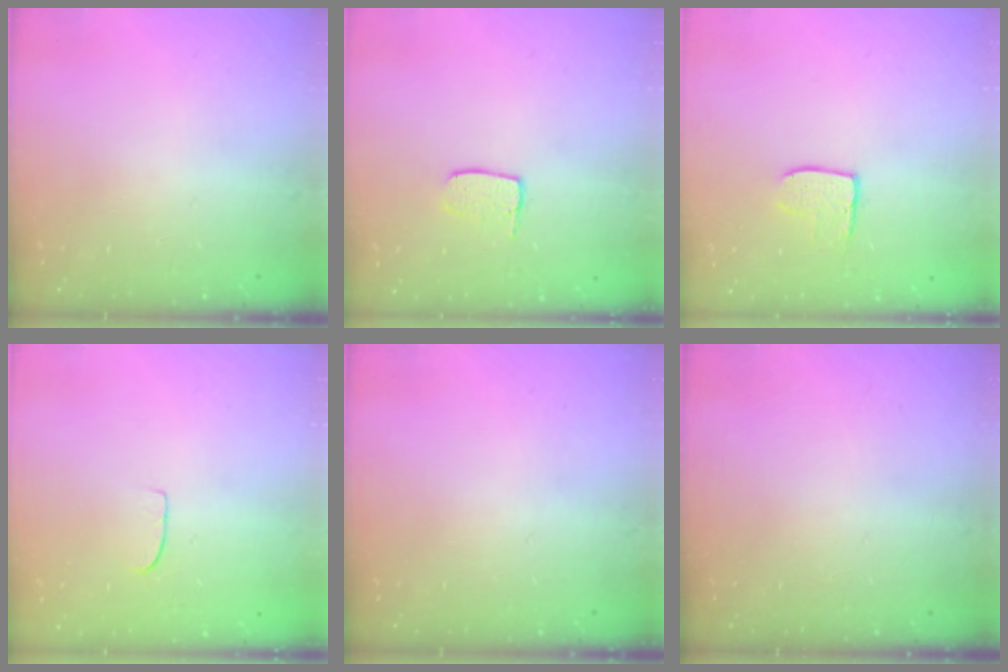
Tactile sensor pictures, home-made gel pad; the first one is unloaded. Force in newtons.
{"total": 5.8, "press": 5.8, "slide": 0.4}
{"total": 8.4, "press": 8.4, "slide": 0.3}
{"total": 5.0, "press": 4.9, "slide": 0.5}
{"total": 0.0}
{"total": 0.0}